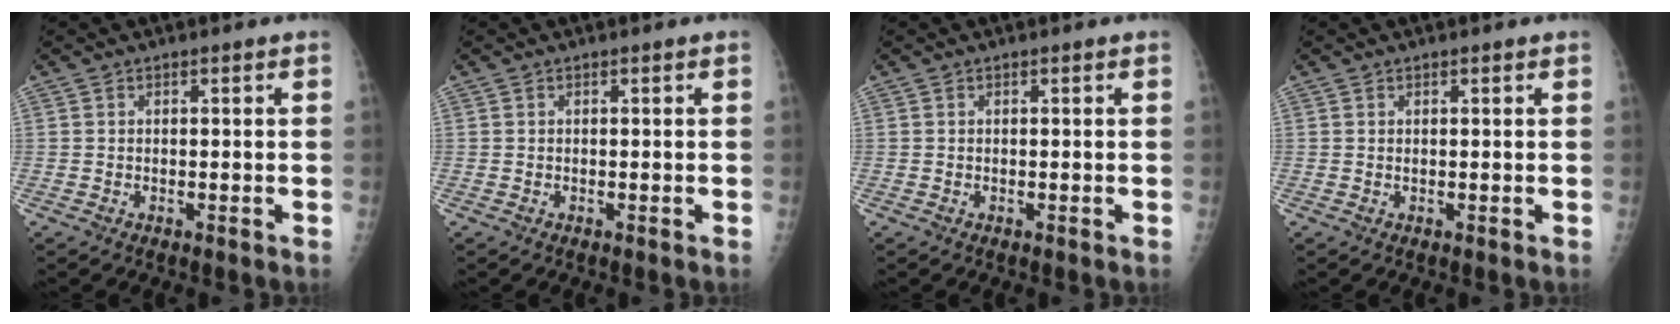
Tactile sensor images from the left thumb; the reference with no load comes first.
{"total": 0.0}
{"total": 0.0}
{"total": 0.5, "force": [0.4, 0.2, 0.3], "torque": [-0.005, -0.001, 0.005]}